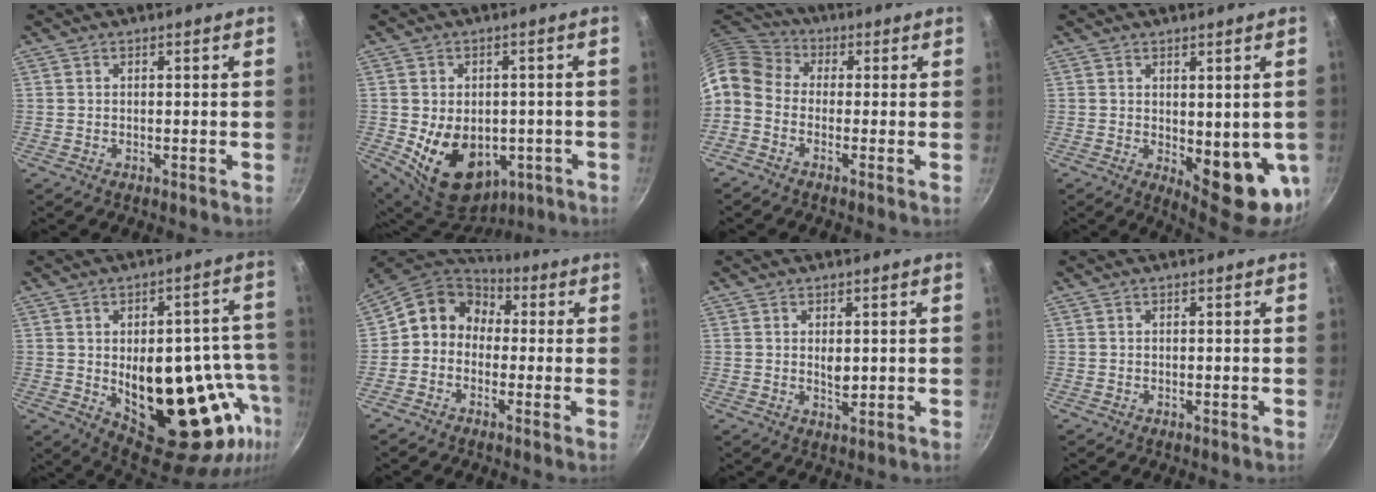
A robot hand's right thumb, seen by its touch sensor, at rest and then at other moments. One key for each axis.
{"total": 15.1, "fx": -3.3, "fy": 10.7, "fz": 10.0, "tx": -0.139, "ty": -0.004, "tz": -0.025}
{"total": 8.7, "fx": -0.9, "fy": 6.8, "fz": 5.4, "tx": -0.099, "ty": 0.039, "tz": -0.041}
{"total": 12.5, "fx": -0.8, "fy": 5.5, "fz": 11.2, "tx": -0.112, "ty": -0.019, "tz": 0.006}
{"total": 24.7, "fx": -4.9, "fy": 12.3, "fz": 20.9, "tx": -0.220, "ty": -0.001, "tz": -0.043}
{"total": 10.3, "fx": 0.3, "fy": 8.9, "fz": 5.3, "tx": -0.062, "ty": 0.033, "tz": -0.024}
{"total": 2.6, "fx": 0.5, "fy": 1.5, "fz": 2.1, "tx": -0.031, "ty": -0.005, "tz": 0.010}
{"total": 0.0}